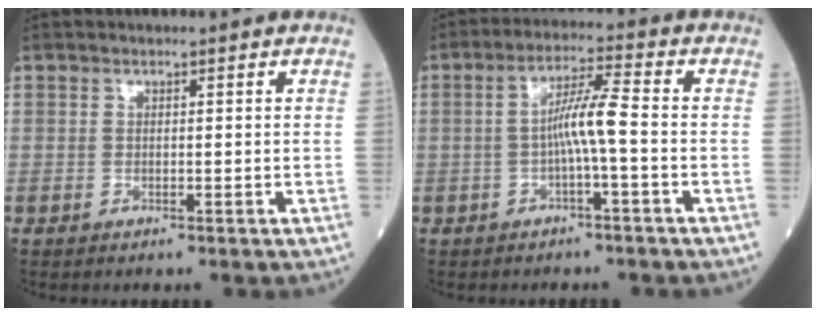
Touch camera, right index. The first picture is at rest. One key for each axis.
{"total": 6.5, "fx": -1.1, "fy": -0.4, "fz": 6.4, "tx": -0.119, "ty": 0.016, "tz": -0.020}